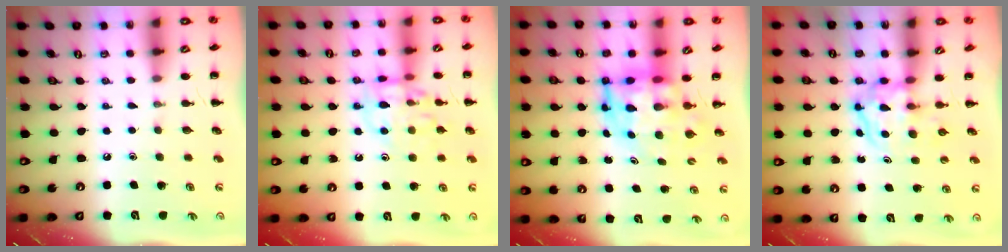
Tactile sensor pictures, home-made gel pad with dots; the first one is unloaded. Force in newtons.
{"total": 11.7, "press": 11.6, "slide": 1.1}
{"total": 7.5, "press": 7.1, "slide": 2.5}
{"total": 3.7, "press": 3.7, "slide": 0.4}